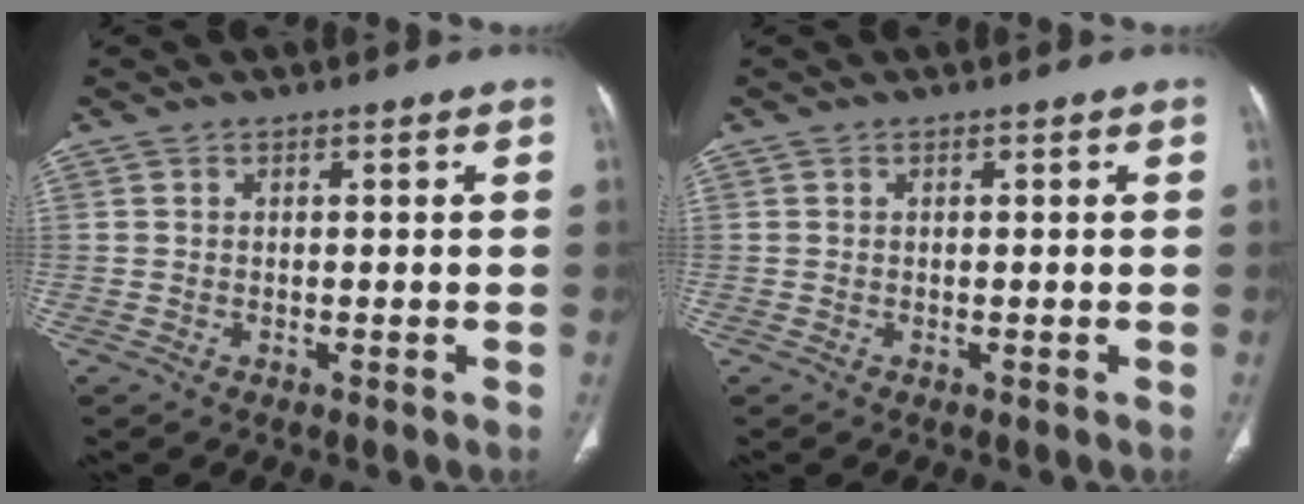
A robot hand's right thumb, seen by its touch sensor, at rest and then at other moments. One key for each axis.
{"total": 0.0}